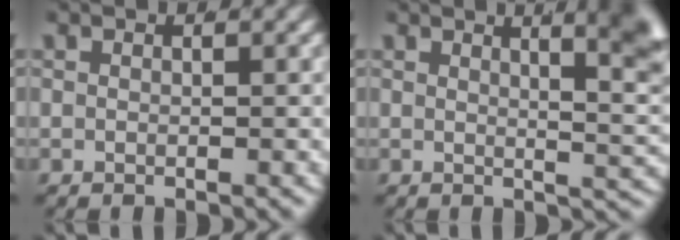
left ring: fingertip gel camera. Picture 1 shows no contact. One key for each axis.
{"total": 8.4, "fx": 3.4, "fy": 3.0, "fz": 7.1, "tx": -0.057, "ty": 0.012, "tz": 0.044}